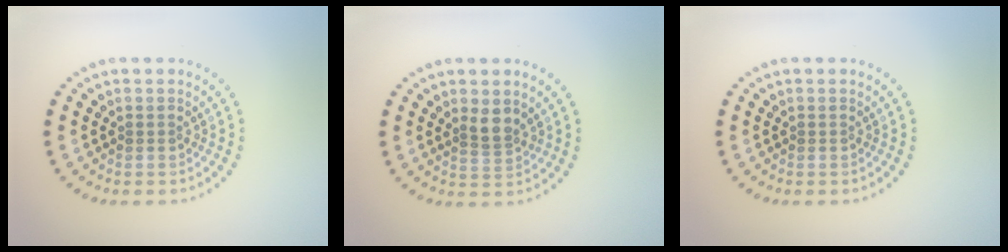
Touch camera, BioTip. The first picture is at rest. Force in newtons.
{"total": 1.9, "press": 1.6, "slide": 1.0}
{"total": 0.0}